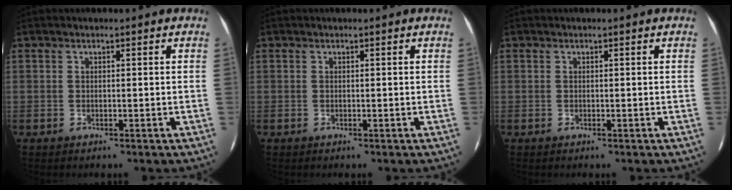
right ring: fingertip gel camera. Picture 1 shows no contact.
{"total": 0.0}
{"total": 0.0}